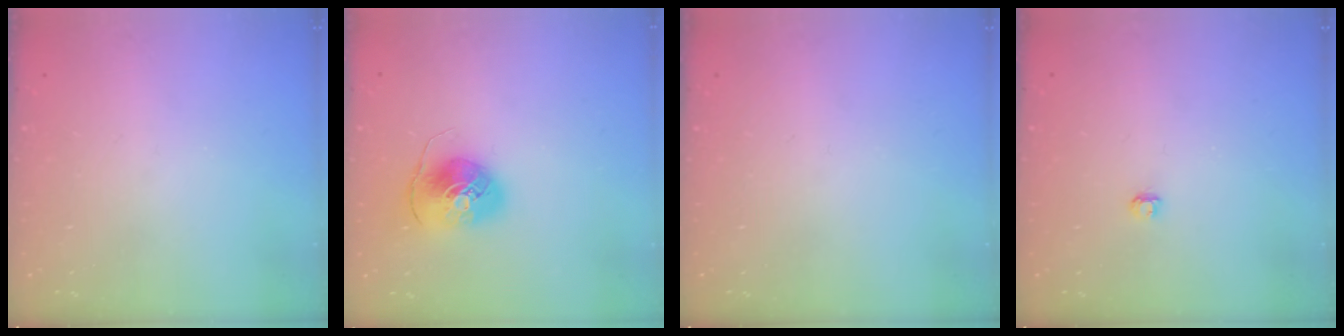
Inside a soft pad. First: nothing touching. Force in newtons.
{"total": 8.1, "press": 8.0, "slide": 1.2}
{"total": 0.0}
{"total": 2.9, "press": 2.9, "slide": 0.3}